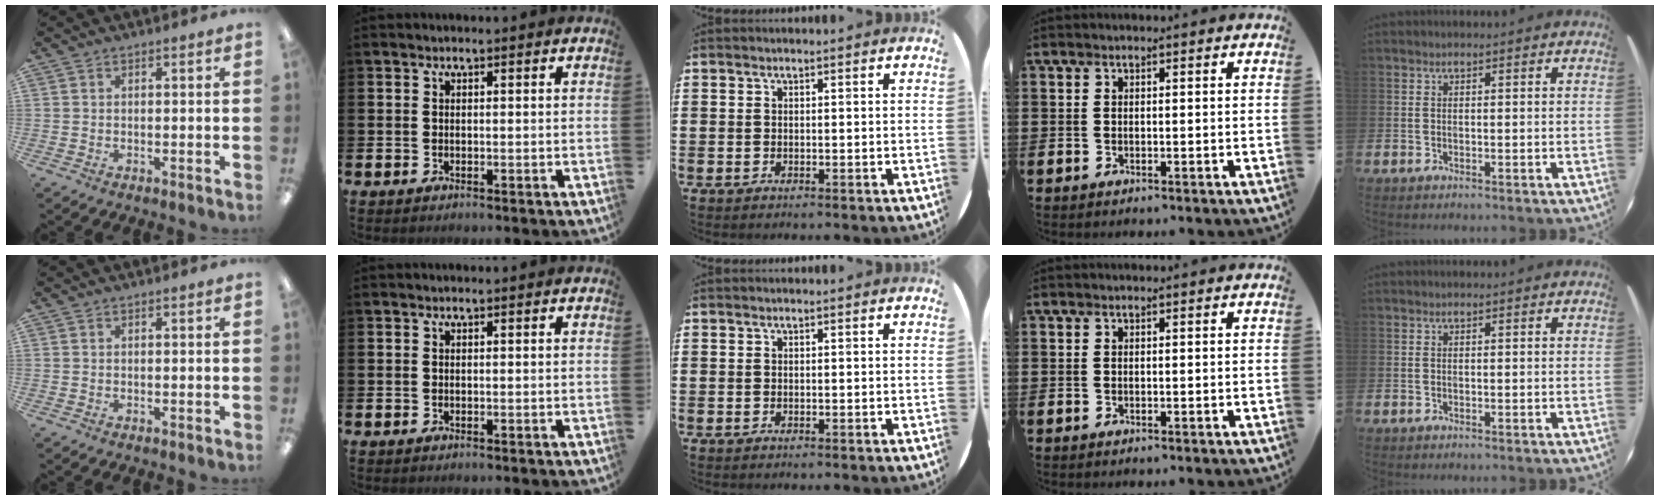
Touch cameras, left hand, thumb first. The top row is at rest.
{}